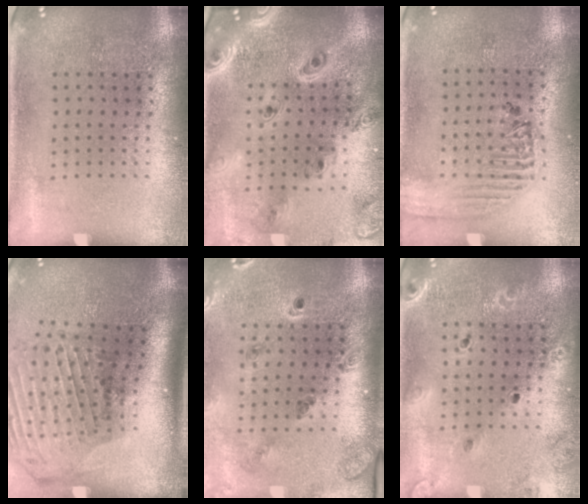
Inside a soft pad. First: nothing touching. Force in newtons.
{"total": 2.8, "press": 2.4, "slide": 1.4}
{"total": 1.8, "press": 1.7, "slide": 0.7}
{"total": 3.1, "press": 2.1, "slide": 2.2}
{"total": 1.6, "press": 1.5, "slide": 0.4}
{"total": 1.7, "press": 1.7, "slide": 0.4}